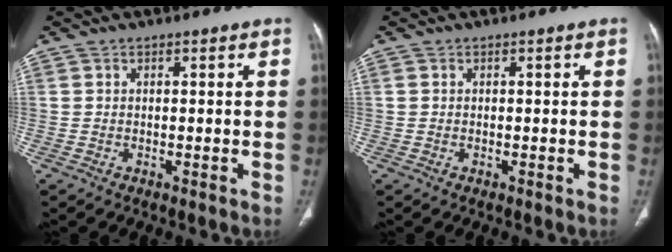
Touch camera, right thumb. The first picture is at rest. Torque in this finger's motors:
{"motor_torque": [-0.42, -0.16, -0.16, 0.60, 0.00]}